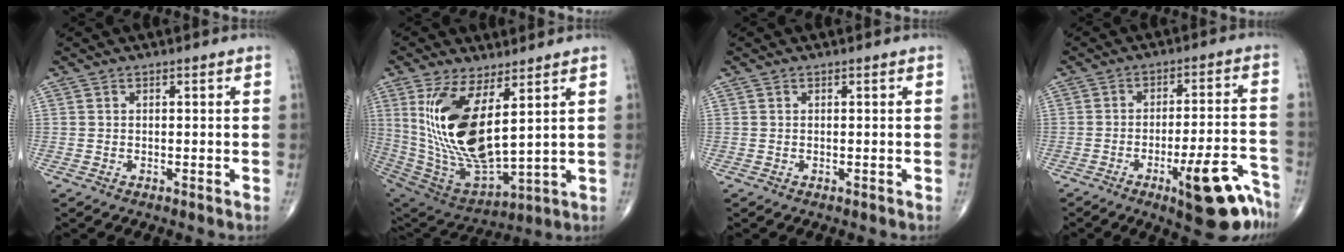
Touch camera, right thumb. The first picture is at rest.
{"total": 19.4, "force": [5.6, 7.7, 16.9], "torque": [-0.339, -0.039, 0.127]}
{"total": 0.0}
{"total": 14.9, "force": [-8.5, 3.5, 11.7], "torque": [-0.126, 0.060, -0.115]}